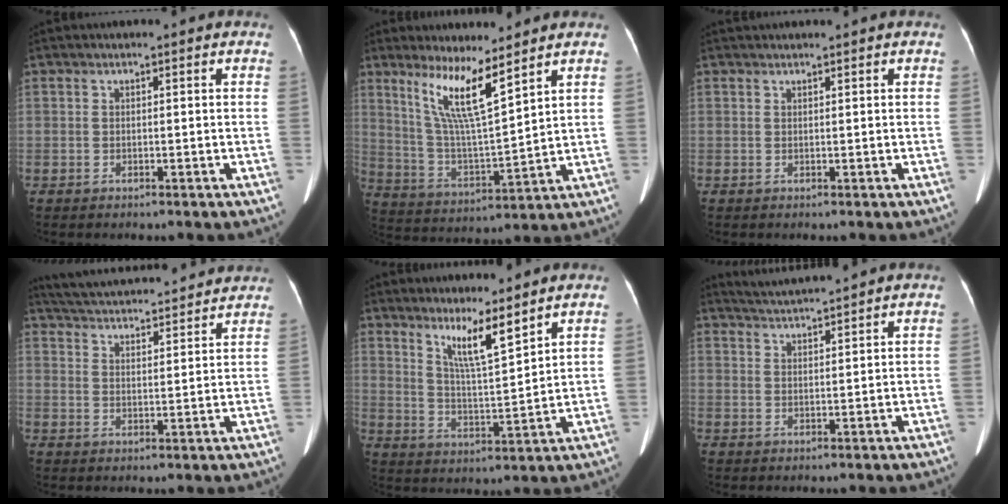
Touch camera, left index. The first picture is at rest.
{"total": 10.1, "force": [6.5, 0.4, 7.7], "torque": [-0.152, -0.011, 0.132]}
{"total": 2.4, "force": [2.3, 0.3, 0.7], "torque": [-0.005, 0.026, 0.035]}
{"total": 20.2, "force": [18.8, 2.9, 6.7], "torque": [-0.120, 0.030, 0.263]}
{"total": 7.1, "force": [5.2, 0.0, 4.9], "torque": [-0.094, -0.019, 0.099]}
{"total": 5.1, "force": [4.9, -1.1, 0.9], "torque": [-0.022, 0.015, 0.086]}